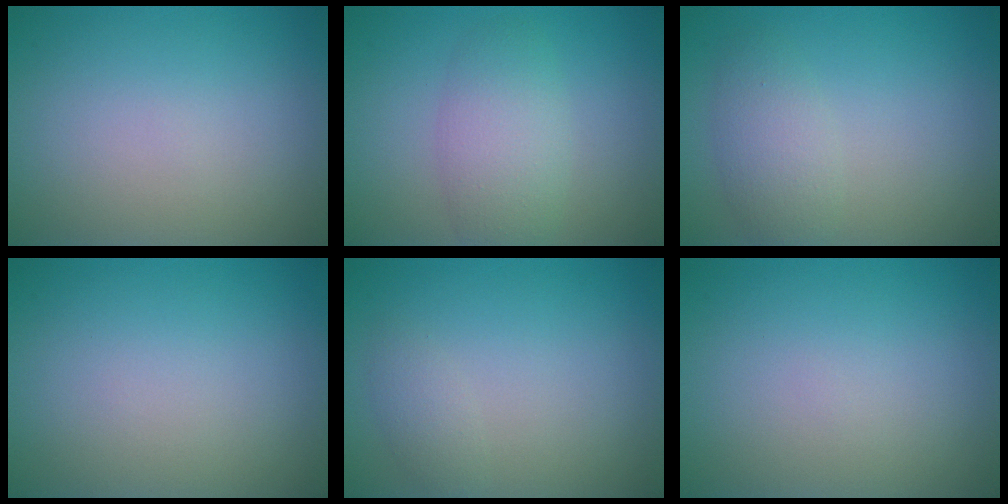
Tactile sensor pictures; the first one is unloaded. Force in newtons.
{"total": 3.9, "press": 3.9, "slide": 0.1}
{"total": 2.6, "press": 2.6, "slide": 0.1}
{"total": 0.0}
{"total": 1.2, "press": 1.2, "slide": 0.1}
{"total": 0.0}